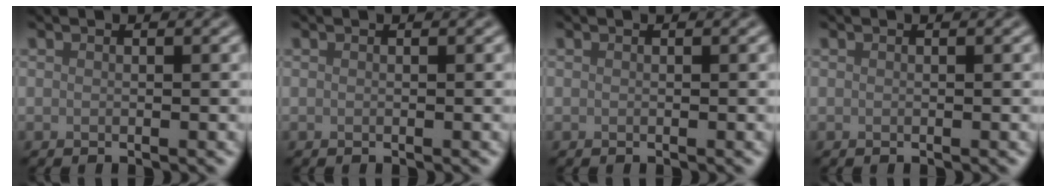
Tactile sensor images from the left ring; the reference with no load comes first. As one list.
[{"total": 0.0}, {"total": 0.0}, {"total": 0.0}]